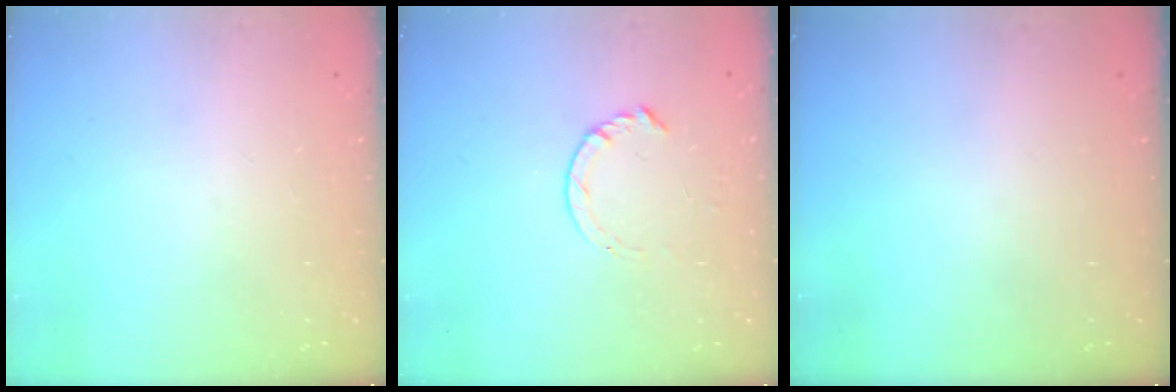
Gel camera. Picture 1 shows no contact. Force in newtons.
{"total": 4.7, "press": 4.7, "slide": 0.6}
{"total": 0.0}